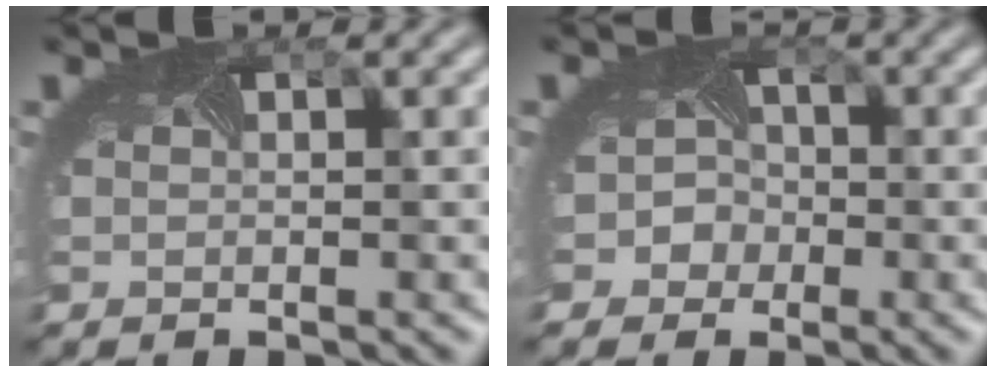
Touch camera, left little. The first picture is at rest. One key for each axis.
{"total": 3.4, "fx": -1.3, "fy": 3.1, "fz": 0.7, "tx": 0.011, "ty": 0.006, "tz": -0.024}